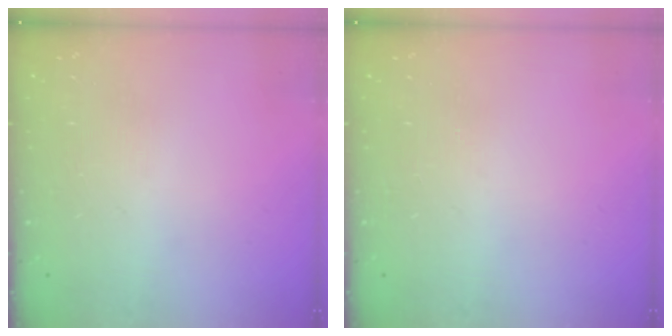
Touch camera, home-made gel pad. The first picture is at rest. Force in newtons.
{"total": 0.0}